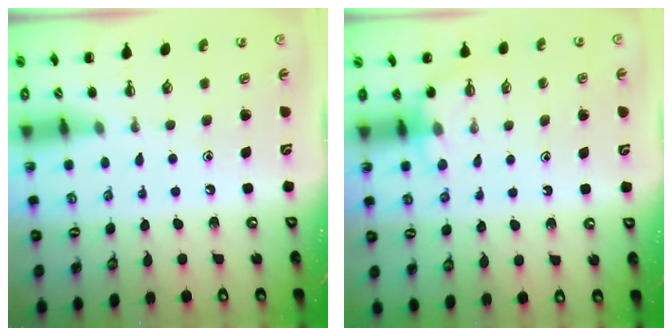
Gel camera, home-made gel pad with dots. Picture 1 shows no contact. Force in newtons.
{"total": 3.6, "press": 3.6, "slide": 0.3}